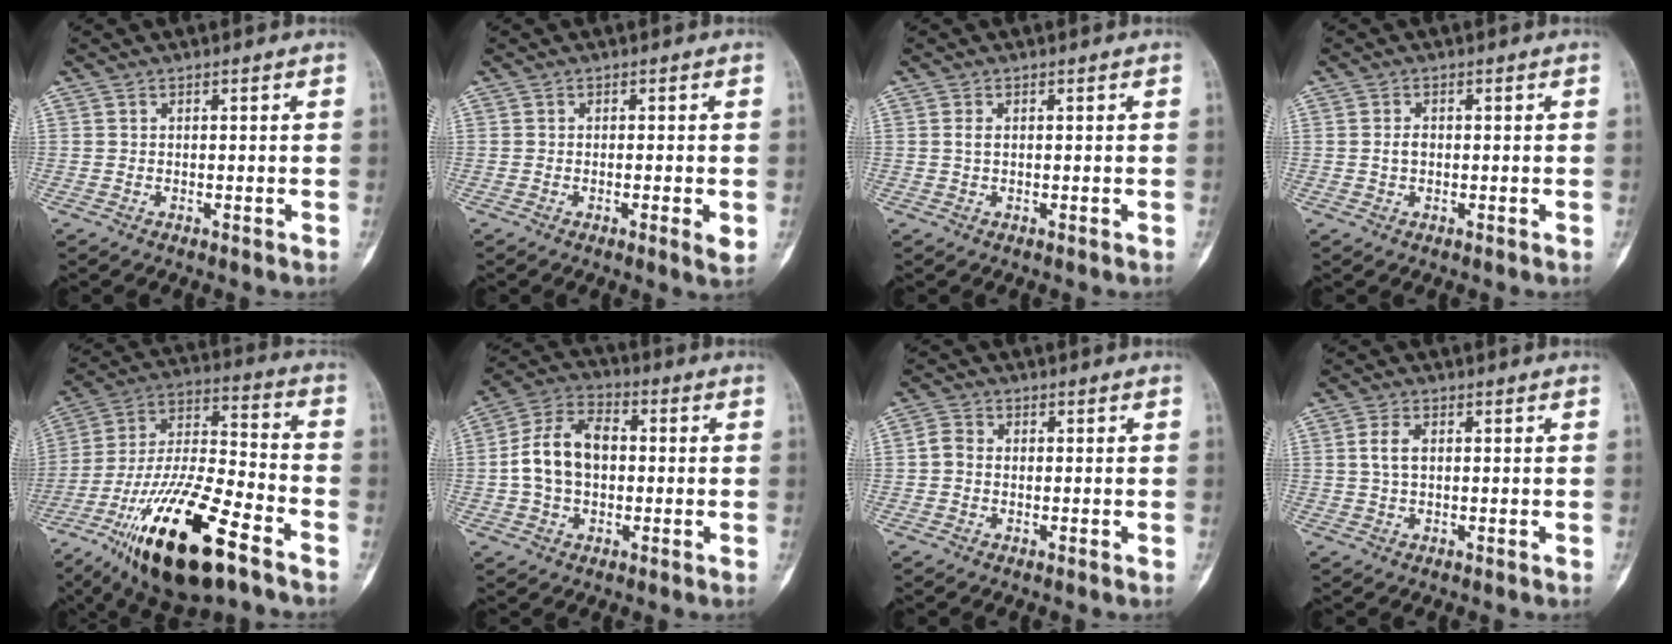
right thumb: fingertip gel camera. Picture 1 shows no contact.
{"total": 2.8, "force": [-0.4, 0.4, 2.7], "torque": [-0.046, -0.008, -0.009]}
{"total": 1.1, "force": [0.2, 0.6, 0.9], "torque": [-0.015, 0.003, 0.005]}
{"total": 1.8, "force": [-0.1, 1.2, 1.3], "torque": [-0.023, 0.004, -0.003]}
{"total": 24.7, "force": [-13.7, 7.6, 19.0], "torque": [-0.373, 0.056, -0.242]}
{"total": 11.8, "force": [0.0, 8.0, 8.6], "torque": [-0.148, 0.030, -0.007]}
{"total": 2.7, "force": [-0.1, 2.3, 1.5], "torque": [-0.023, 0.008, -0.011]}
{"total": 3.2, "force": [0.5, 1.8, 2.6], "torque": [-0.051, 0.004, 0.010]}